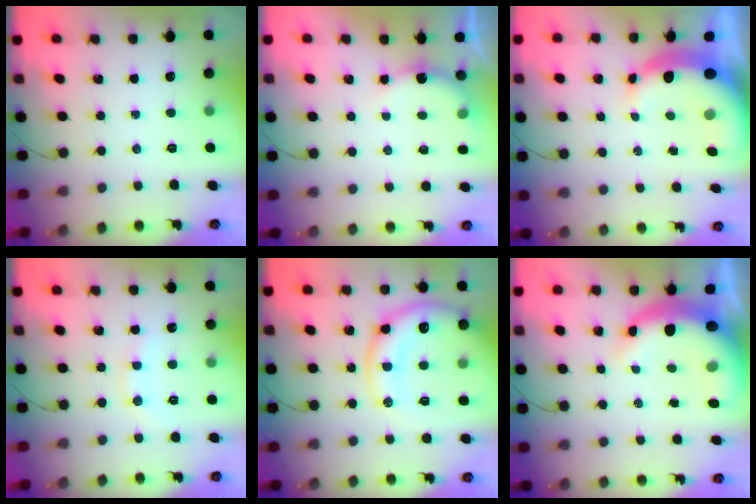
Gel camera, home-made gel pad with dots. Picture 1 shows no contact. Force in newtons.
{"total": 3.8, "press": 3.8, "slide": 0.4}
{"total": 10.0, "press": 9.8, "slide": 1.9}
{"total": 5.5, "press": 5.5, "slide": 0.8}
{"total": 15.4, "press": 15.1, "slide": 2.5}
{"total": 11.5, "press": 11.2, "slide": 2.6}